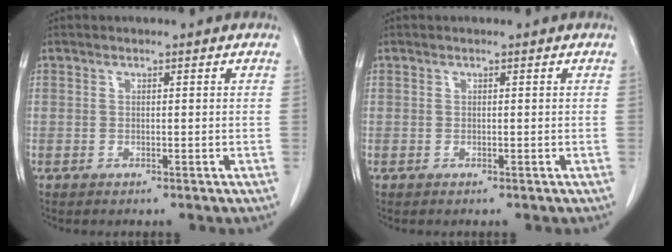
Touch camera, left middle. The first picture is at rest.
{"total": 0.0}